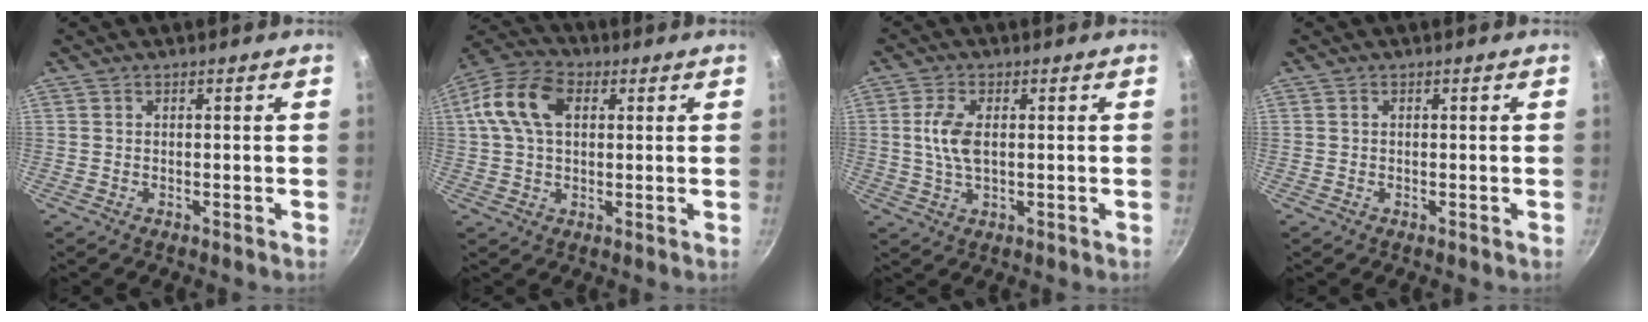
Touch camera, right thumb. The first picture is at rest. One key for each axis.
{"total": 11.9, "fx": 2.9, "fy": 7.6, "fz": 8.7, "tx": -0.156, "ty": 0.020, "tz": 0.039}
{"total": 6.2, "fx": 0.7, "fy": 3.2, "fz": 5.3, "tx": -0.112, "ty": 0.001, "tz": 0.014}
{"total": 0.0}